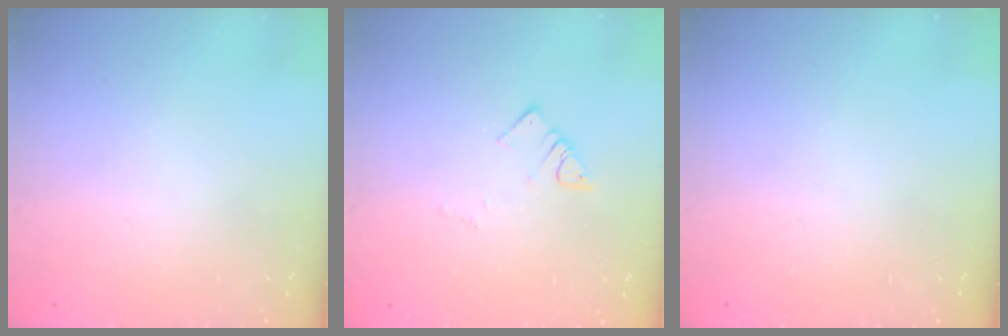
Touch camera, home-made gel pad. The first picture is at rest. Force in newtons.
{"total": 3.6, "press": 3.6, "slide": 0.3}
{"total": 0.0}